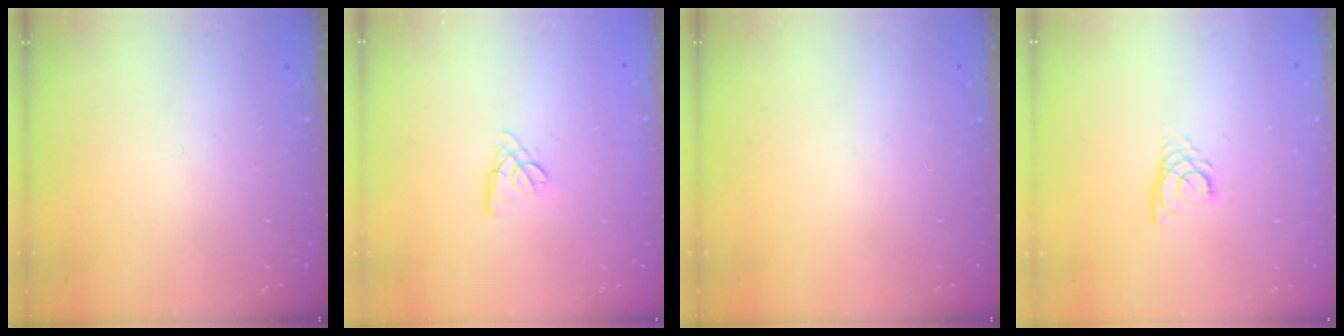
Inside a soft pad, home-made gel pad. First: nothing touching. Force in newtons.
{"total": 3.0, "press": 2.9, "slide": 0.5}
{"total": 0.0}
{"total": 3.2, "press": 3.2, "slide": 0.2}